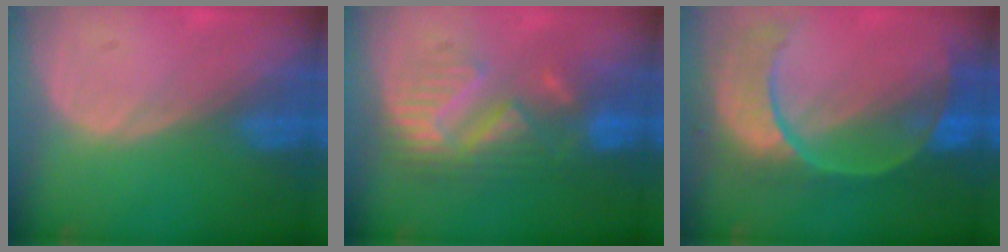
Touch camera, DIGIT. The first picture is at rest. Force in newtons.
{"total": 8.8, "press": 8.7, "slide": 1.5}
{"total": 11.2, "press": 9.4, "slide": 6.1}